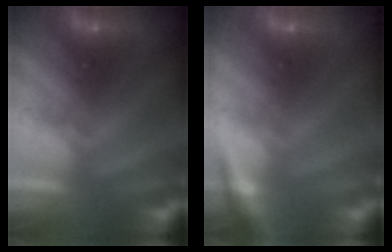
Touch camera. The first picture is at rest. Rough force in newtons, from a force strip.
{"total": 1.7}